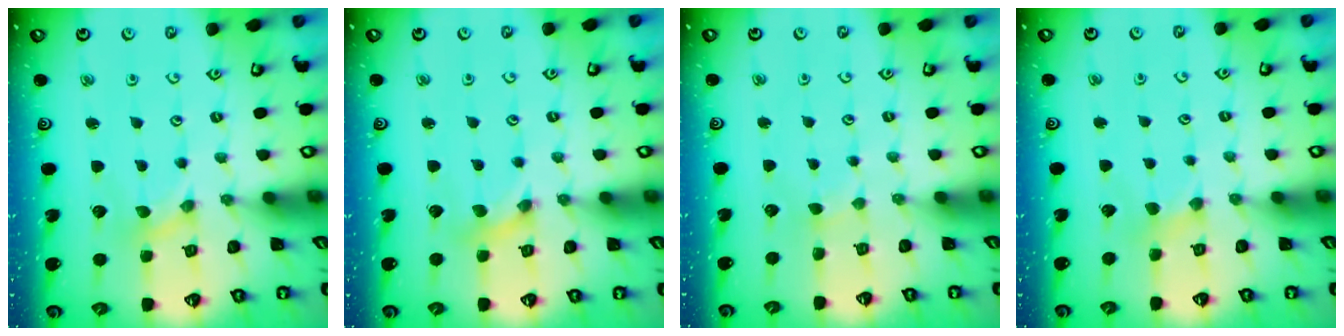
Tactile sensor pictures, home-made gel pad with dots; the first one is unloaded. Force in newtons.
{"total": 1.1, "press": 1.1, "slide": 0.2}
{"total": 1.0, "press": 0.9, "slide": 0.2}
{"total": 2.4, "press": 2.3, "slide": 0.5}